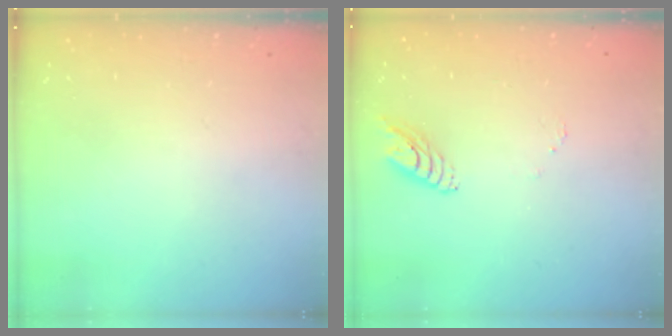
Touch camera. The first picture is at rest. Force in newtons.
{"total": 6.5, "press": 6.4, "slide": 0.5}